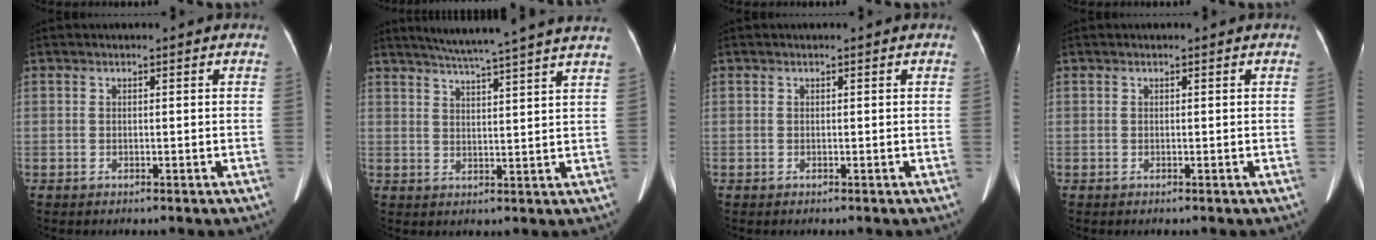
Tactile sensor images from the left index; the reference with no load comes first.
{"total": 15.8, "force": [13.8, -1.3, 7.7], "torque": [-0.127, -0.001, 0.175]}
{"total": 0.0}
{"total": 0.0}